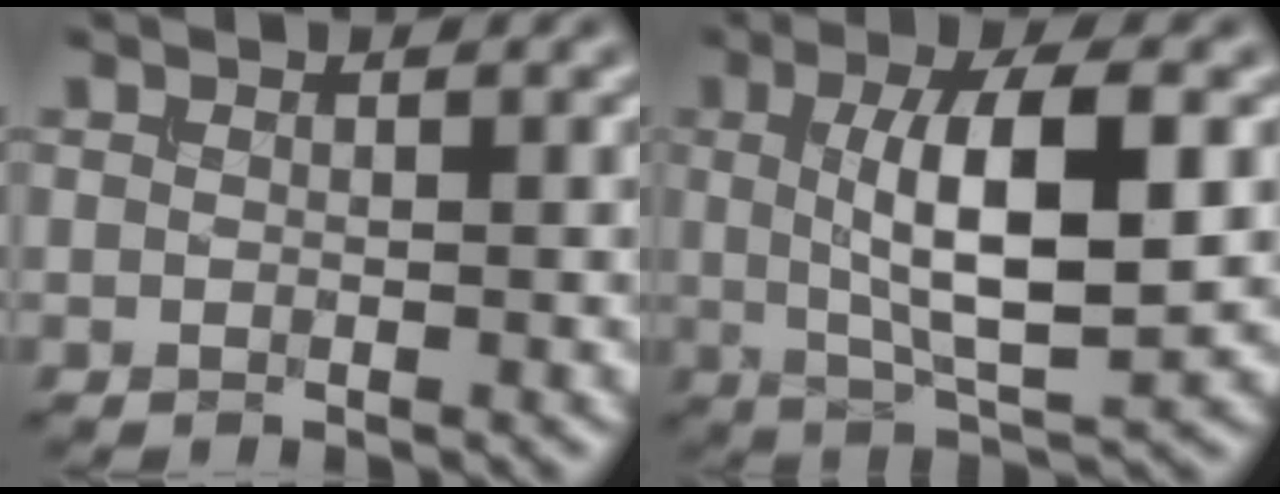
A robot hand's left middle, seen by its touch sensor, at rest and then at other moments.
{"total": 8.0, "force": [0.8, 2.1, 7.6], "torque": [-0.127, -0.001, 0.016]}